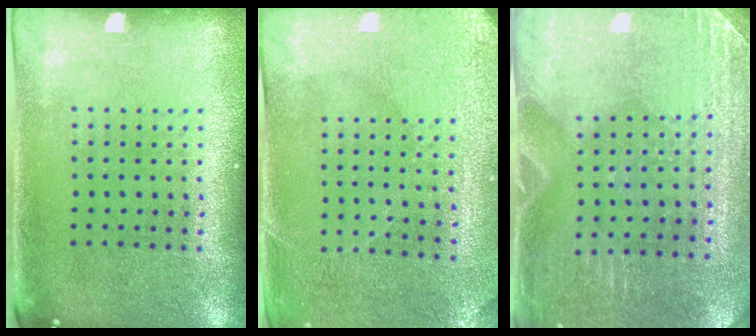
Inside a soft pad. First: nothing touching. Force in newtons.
{"total": 2.9, "press": 2.7, "slide": 1.0}
{"total": 3.0, "press": 2.9, "slide": 0.6}